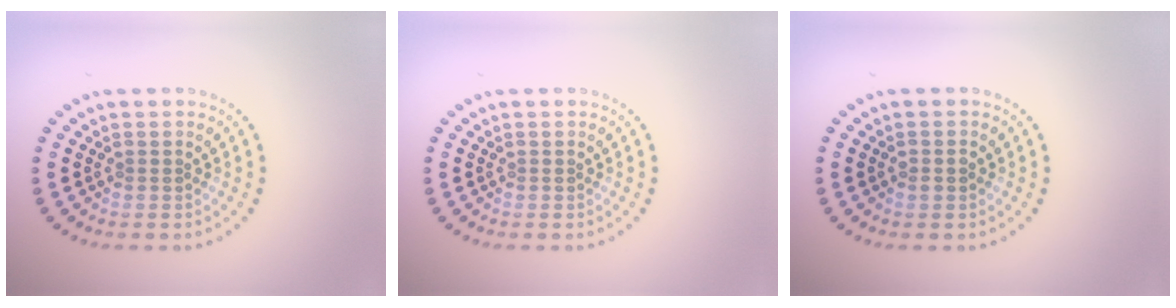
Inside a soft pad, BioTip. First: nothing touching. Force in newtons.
{"total": 0.0}
{"total": 1.1, "press": 1.1, "slide": 0.1}